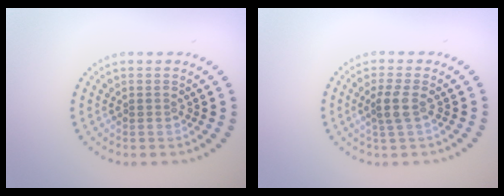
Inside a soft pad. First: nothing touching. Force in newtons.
{"total": 1.8, "press": 1.5, "slide": 1.1}